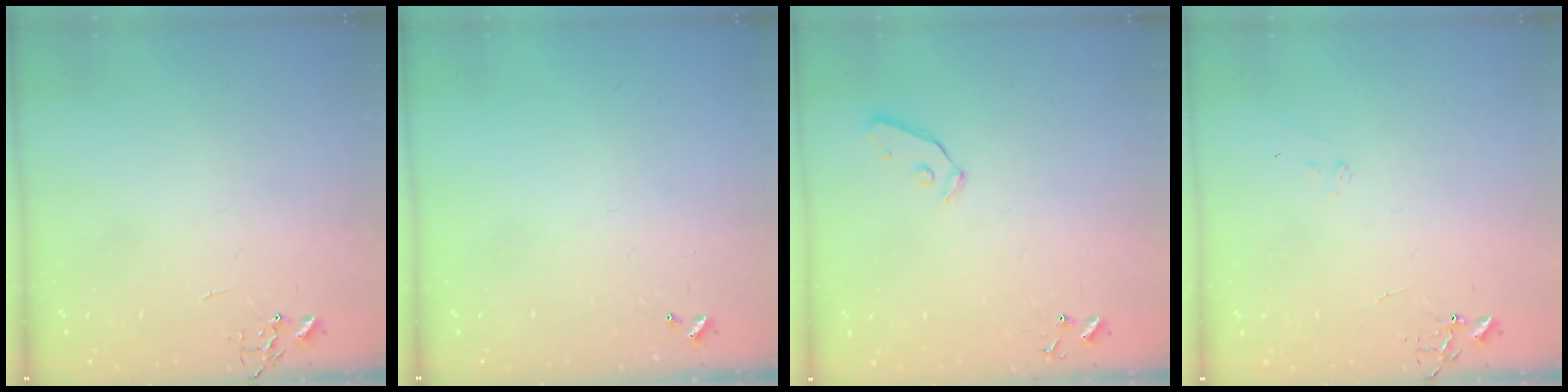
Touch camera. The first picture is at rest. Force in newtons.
{"total": 0.0}
{"total": 4.0, "press": 3.9, "slide": 0.7}
{"total": 7.1, "press": 7.1, "slide": 0.7}